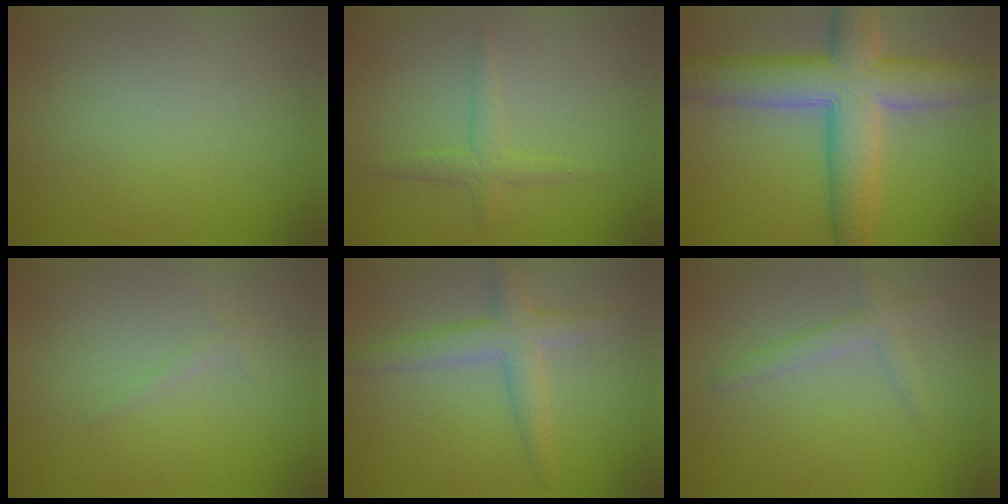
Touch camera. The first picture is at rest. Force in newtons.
{"total": 1.7, "press": 1.7, "slide": 0.0}
{"total": 9.9, "press": 9.9, "slide": 0.5}
{"total": 0.7, "press": 0.7, "slide": 0.1}
{"total": 3.6, "press": 3.6, "slide": 0.1}
{"total": 1.9, "press": 1.9, "slide": 0.1}